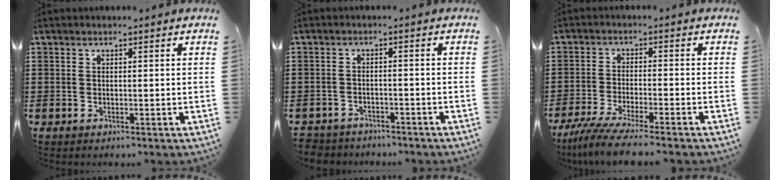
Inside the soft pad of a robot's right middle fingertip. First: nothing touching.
{"total": 2.4, "force": [-2.3, 0.4, -0.4], "torque": [-0.001, -0.001, -0.053]}
{"total": 5.3, "force": [-4.6, -0.4, 2.5], "torque": [-0.069, -0.024, -0.092]}